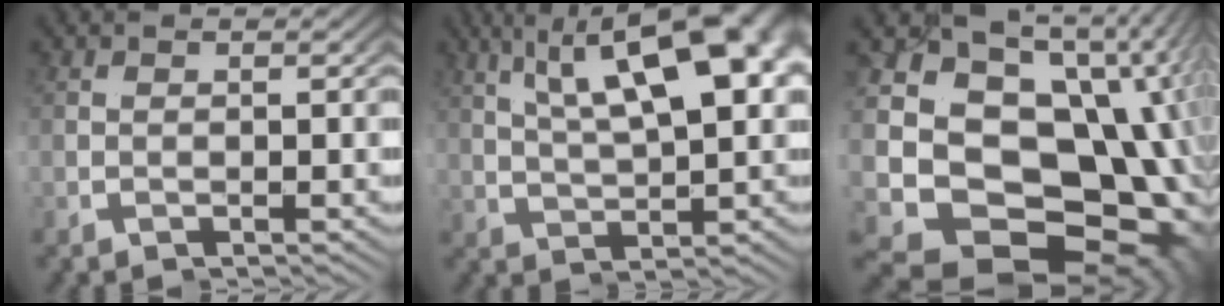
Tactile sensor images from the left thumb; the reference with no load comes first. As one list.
[{"total": 7.2, "force": [3.0, 0.5, 6.5], "torque": [-0.074, 0.040, 0.031]}, {"total": 16.0, "force": [-2.0, 10.7, 11.7], "torque": [-0.206, -0.026, -0.032]}]